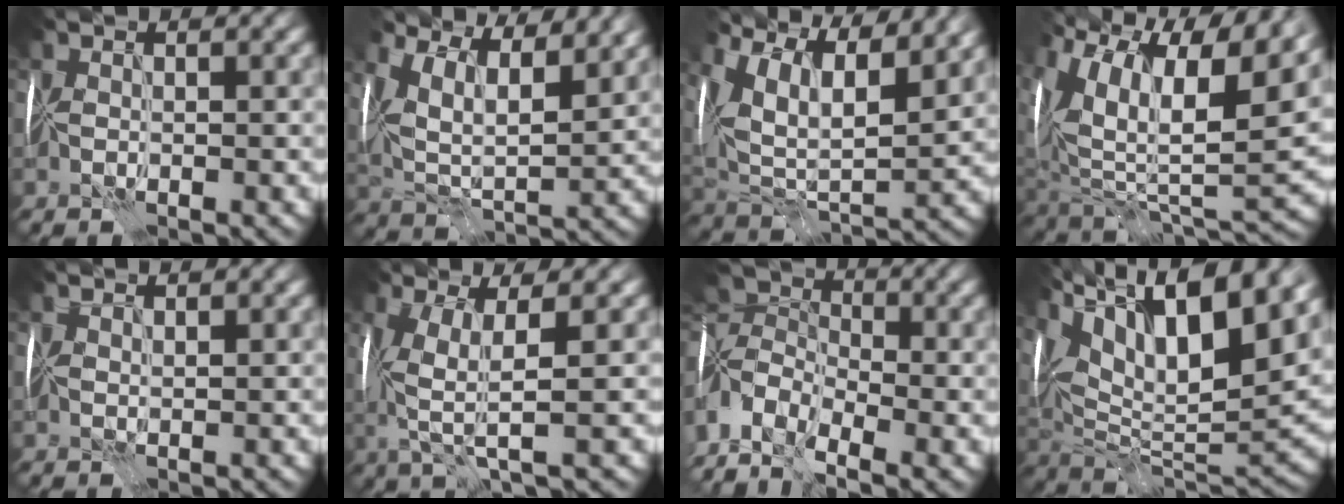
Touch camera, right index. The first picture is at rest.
{"total": 8.8, "force": [5.9, 3.8, 5.3], "torque": [-0.096, 0.007, 0.096]}
{"total": 11.7, "force": [7.2, 5.3, 7.6], "torque": [-0.143, 0.014, 0.126]}
{"total": 15.7, "force": [8.6, 6.9, 11.2], "torque": [-0.194, 0.037, 0.154]}
{"total": 1.9, "force": [1.8, 0.4, 0.6], "torque": [-0.016, 0.007, 0.030]}
{"total": 5.4, "force": [0.3, 1.5, 5.2], "torque": [-0.130, 0.003, 0.006]}
{"total": 8.4, "force": [-3.8, 4.9, 5.6], "torque": [-0.120, 0.008, -0.098]}
{"total": 18.2, "force": [9.1, 7.0, 14.1], "torque": [-0.237, 0.048, 0.149]}